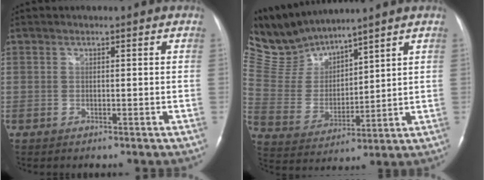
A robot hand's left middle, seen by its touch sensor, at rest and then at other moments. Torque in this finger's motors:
{"motor_torque": [-0.20, -0.18, -0.14, -0.03]}